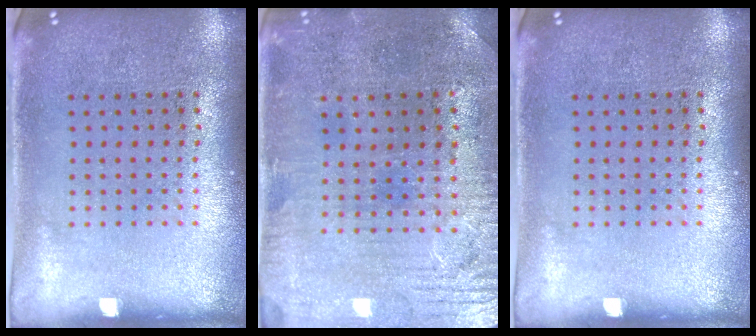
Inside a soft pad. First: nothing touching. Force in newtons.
{"total": 1.0, "press": 0.8, "slide": 0.6}
{"total": 0.0}